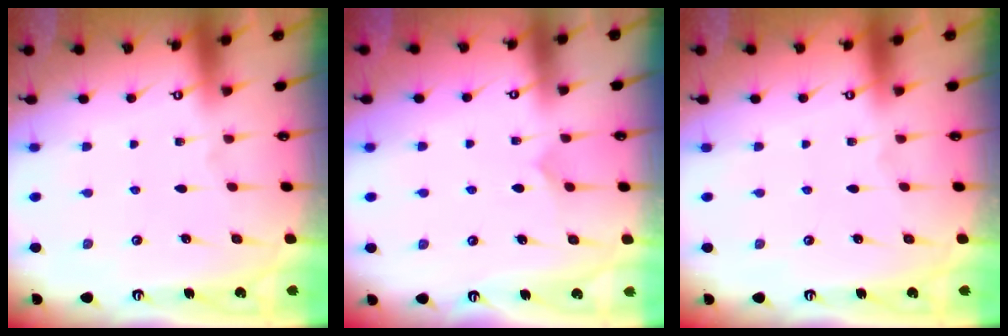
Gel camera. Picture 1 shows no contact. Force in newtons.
{"total": 3.6, "press": 3.6, "slide": 0.4}
{"total": 0.0}